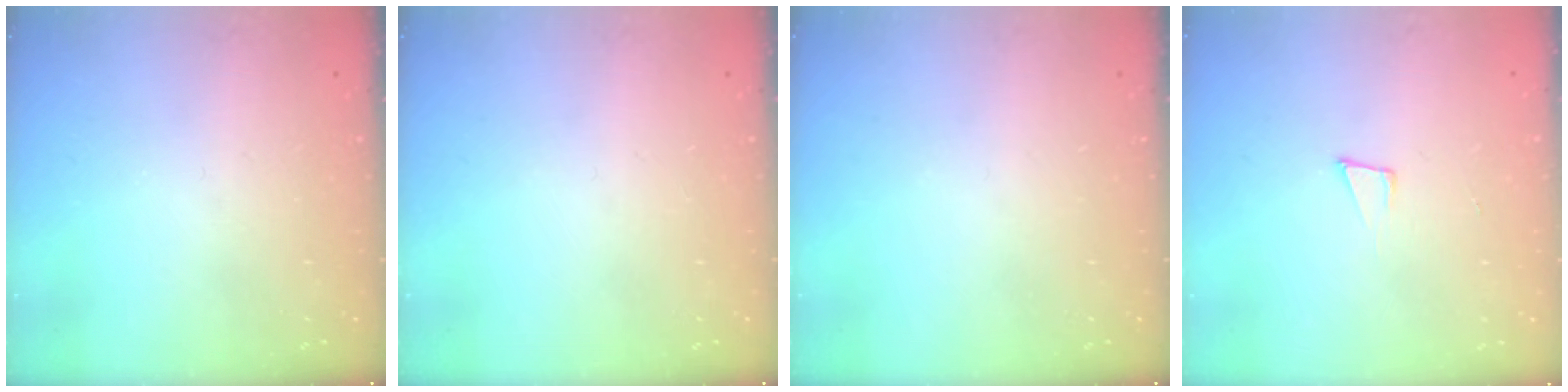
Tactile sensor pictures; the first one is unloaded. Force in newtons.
{"total": 0.0}
{"total": 0.0}
{"total": 4.8, "press": 3.6, "slide": 3.2}